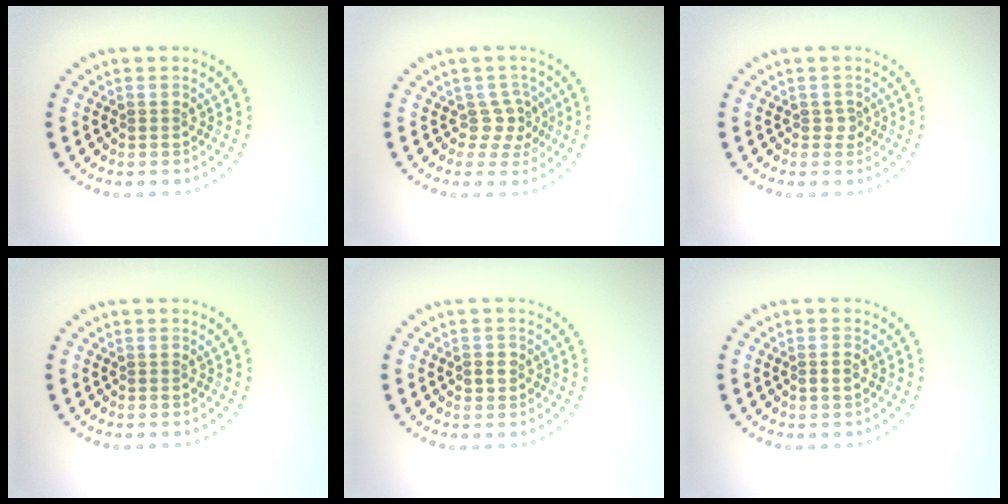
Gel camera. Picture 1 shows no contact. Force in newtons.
{"total": 2.2, "press": 1.5, "slide": 1.6}
{"total": 0.9, "press": 0.7, "slide": 0.7}
{"total": 0.0}
{"total": 1.2, "press": 1.1, "slide": 0.5}
{"total": 1.0, "press": 1.0, "slide": 0.3}